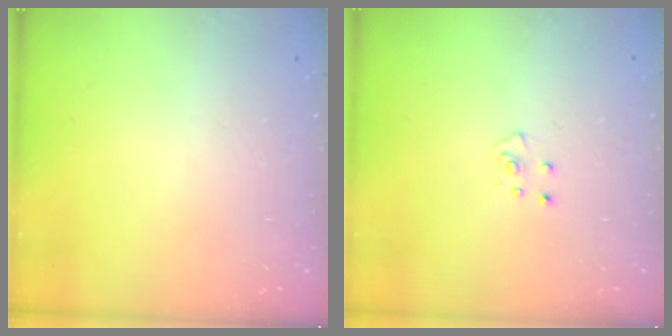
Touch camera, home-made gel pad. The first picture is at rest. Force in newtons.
{"total": 3.8, "press": 3.8, "slide": 0.3}